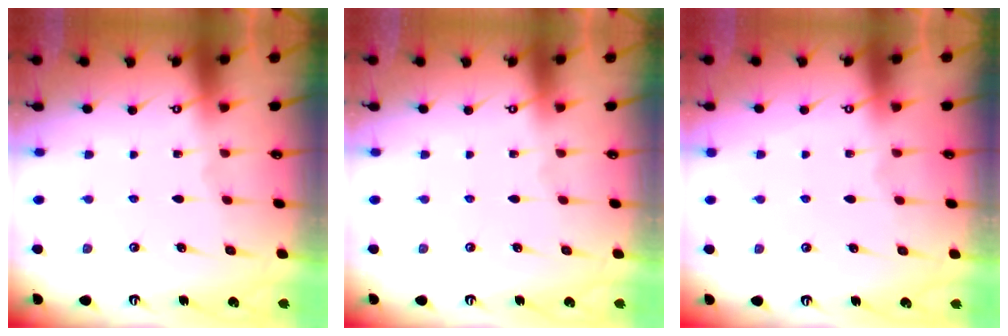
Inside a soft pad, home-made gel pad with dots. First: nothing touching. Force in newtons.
{"total": 0.0}
{"total": 3.7, "press": 3.7, "slide": 0.1}